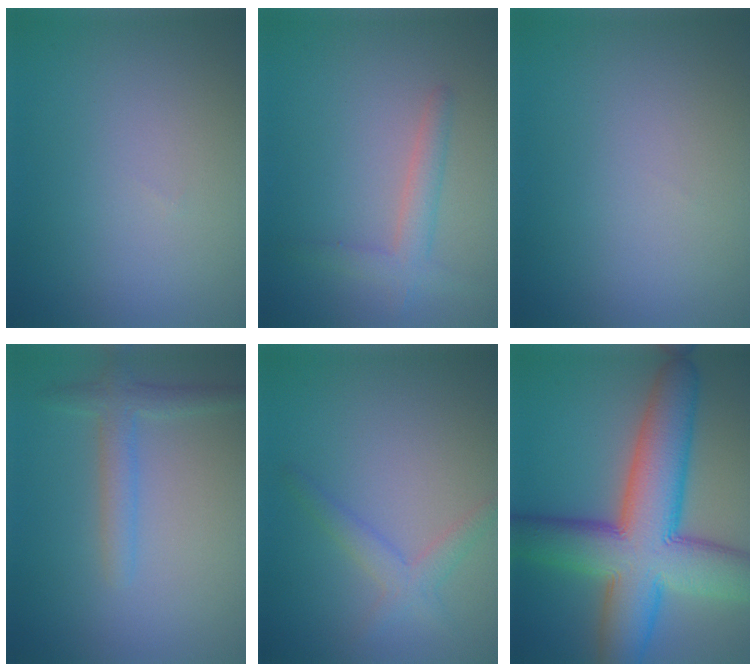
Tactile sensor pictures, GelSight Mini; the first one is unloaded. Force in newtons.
{"total": 2.3, "press": 2.3, "slide": 0.1}
{"total": 0.0}
{"total": 2.3, "press": 2.3, "slide": 0.1}
{"total": 2.1, "press": 2.1, "slide": 0.1}
{"total": 13.3, "press": 13.2, "slide": 0.6}